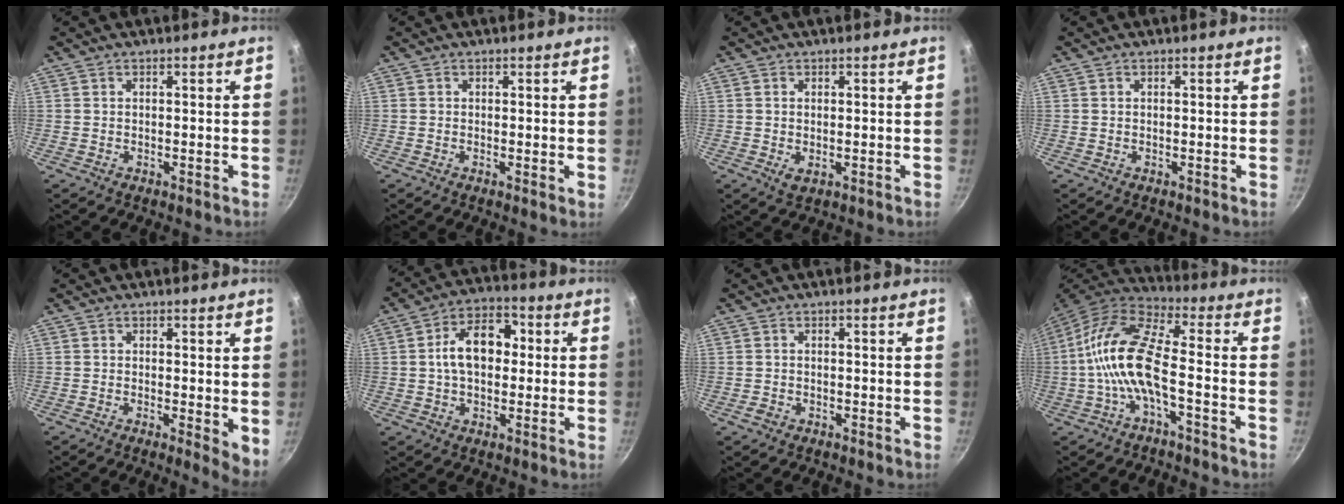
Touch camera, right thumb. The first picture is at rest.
{"total": 0.6, "force": [0.1, 0.2, 0.6], "torque": [-0.008, -0.006, -0.002]}
{"total": 1.9, "force": [-0.1, 1.2, 1.5], "torque": [-0.025, -0.005, 0.000]}
{"total": 0.0}
{"total": 4.3, "force": [-0.1, 1.5, 4.0], "torque": [-0.050, -0.011, -0.003]}
{"total": 11.4, "force": [1.0, 7.7, 8.4], "torque": [-0.103, 0.027, 0.001]}
{"total": 1.2, "force": [-0.7, 0.9, 0.5], "torque": [-0.013, 0.003, -0.011]}
{"total": 13.4, "force": [-3.0, 4.8, 12.2], "torque": [-0.252, 0.040, -0.073]}